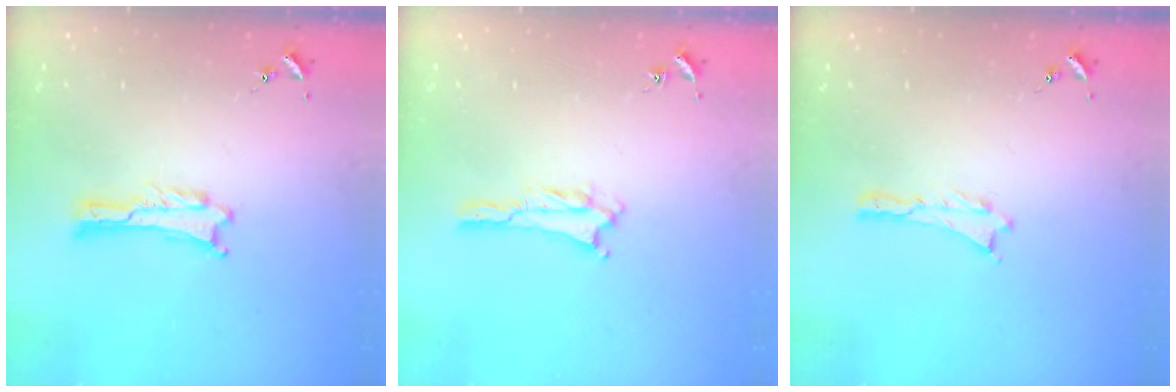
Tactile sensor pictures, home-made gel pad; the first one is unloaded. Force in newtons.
{"total": 2.1, "press": 2.1, "slide": 0.3}
{"total": 0.0}